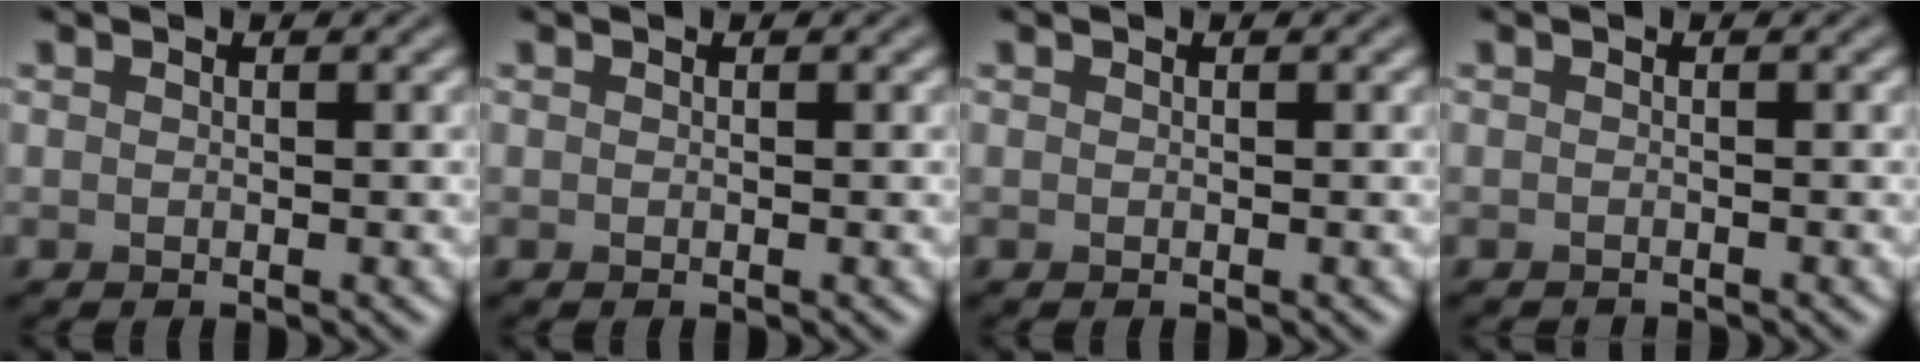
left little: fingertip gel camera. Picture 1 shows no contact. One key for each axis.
{"total": 0.0}
{"total": 0.0}
{"total": 0.9, "fx": -0.9, "fy": 0.0, "fz": 0.0, "tx": 0.002, "ty": -0.007, "tz": -0.018}